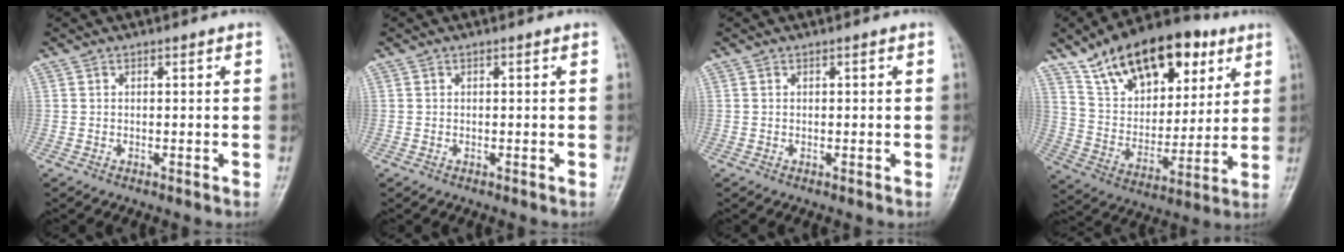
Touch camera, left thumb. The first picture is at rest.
{"total": 0.0}
{"total": 0.0}
{"total": 23.2, "force": [12.9, 12.8, 14.5], "torque": [-0.199, -0.027, 0.222]}